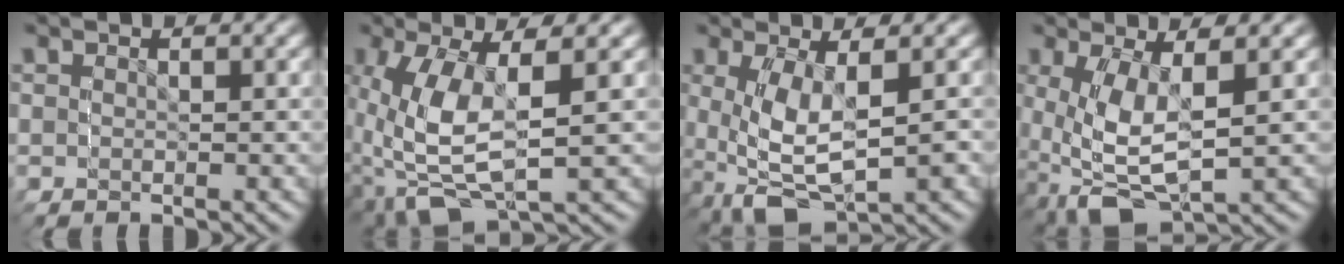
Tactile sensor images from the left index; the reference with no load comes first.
{"total": 12.9, "force": [-2.4, 8.7, 9.2], "torque": [-0.184, -0.035, -0.014]}
{"total": 9.1, "force": [-3.3, 5.9, 6.1], "torque": [-0.134, -0.049, -0.021]}
{"total": 10.4, "force": [-3.6, 7.1, 6.7], "torque": [-0.141, -0.050, -0.028]}